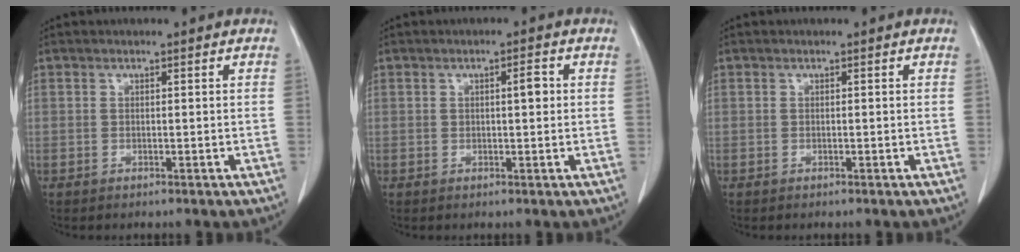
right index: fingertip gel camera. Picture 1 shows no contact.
{"total": 2.3, "force": [0.5, 0.6, 2.1], "torque": [-0.032, 0.003, 0.008]}
{"total": 0.0}